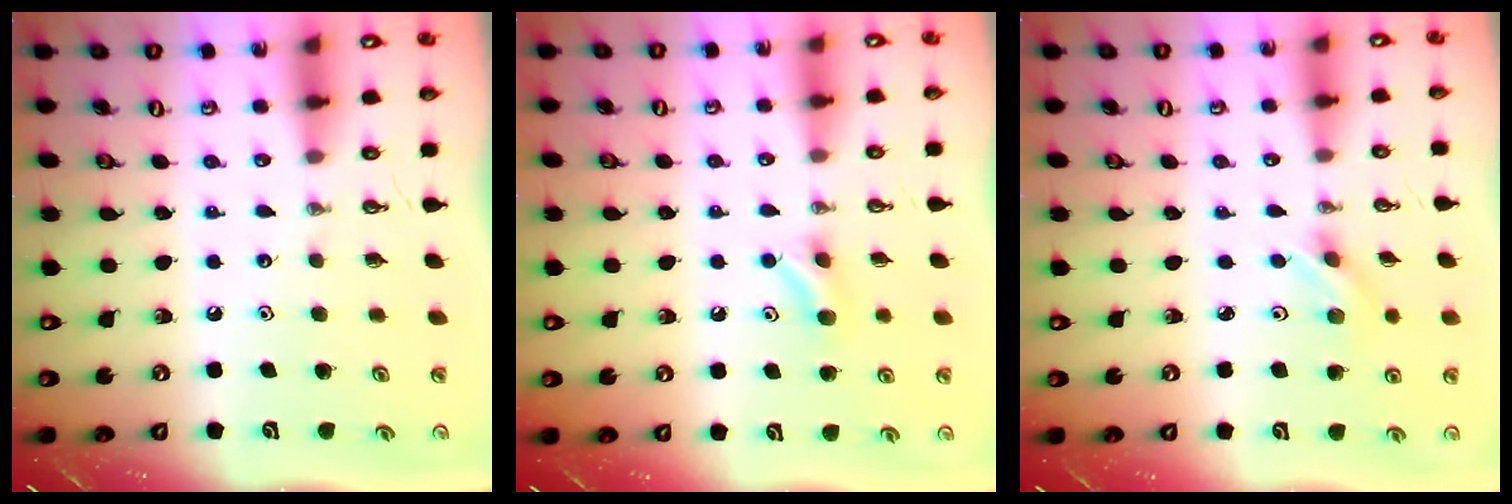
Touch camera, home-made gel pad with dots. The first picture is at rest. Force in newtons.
{"total": 4.0, "press": 3.8, "slide": 1.4}
{"total": 2.0, "press": 1.9, "slide": 0.6}